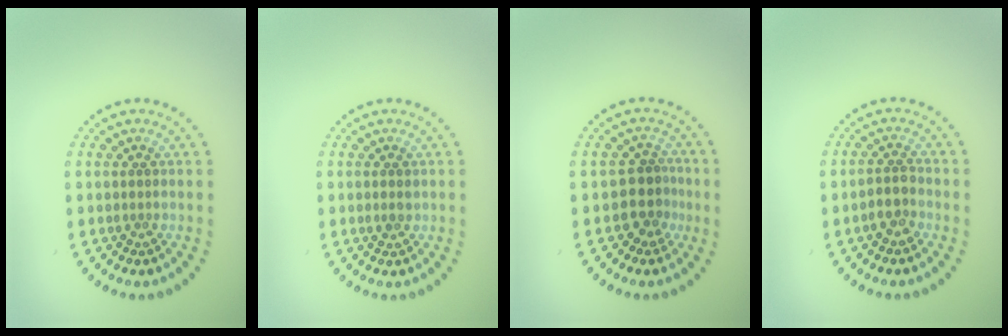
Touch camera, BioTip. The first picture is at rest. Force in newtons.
{"total": 0.9, "press": 0.9, "slide": 0.2}
{"total": 2.8, "press": 2.2, "slide": 1.8}
{"total": 2.0, "press": 1.7, "slide": 0.9}